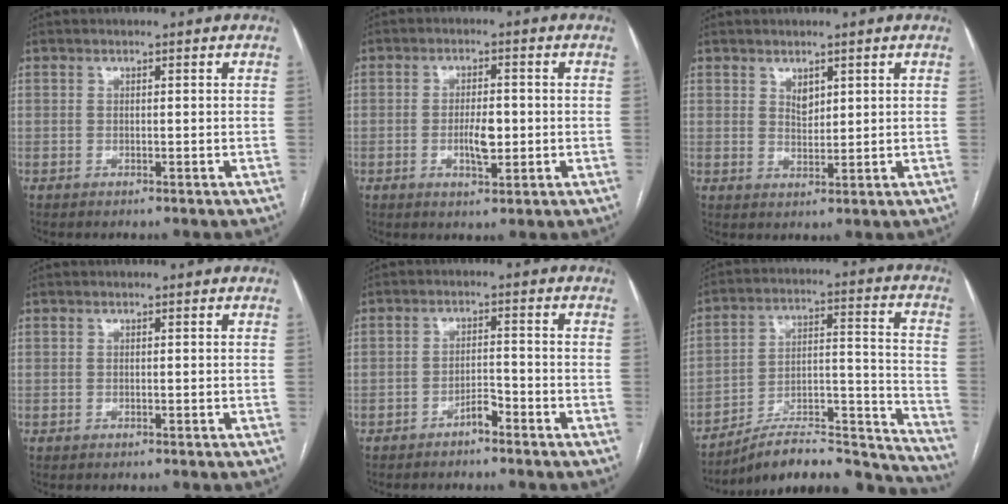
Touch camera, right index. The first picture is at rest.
{"total": 4.8, "force": [-1.0, 1.8, 4.4], "torque": [-0.079, 0.002, -0.013]}
{"total": 2.3, "force": [1.2, 1.4, 1.3], "torque": [-0.025, -0.001, 0.029]}
{"total": 0.0}
{"total": 3.0, "force": [-2.4, 0.9, 1.5], "torque": [-0.024, 0.005, -0.042]}
{"total": 23.0, "force": [-21.5, 3.3, 7.6], "torque": [-0.066, 0.048, -0.321]}